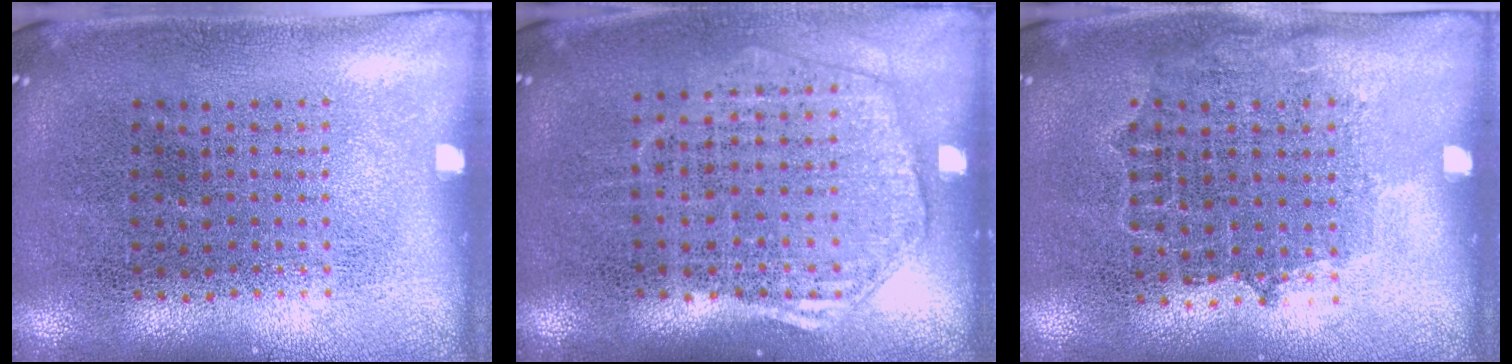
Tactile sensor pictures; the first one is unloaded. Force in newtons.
{"total": 1.7, "press": 1.6, "slide": 0.7}
{"total": 0.8, "press": 0.7, "slide": 0.4}